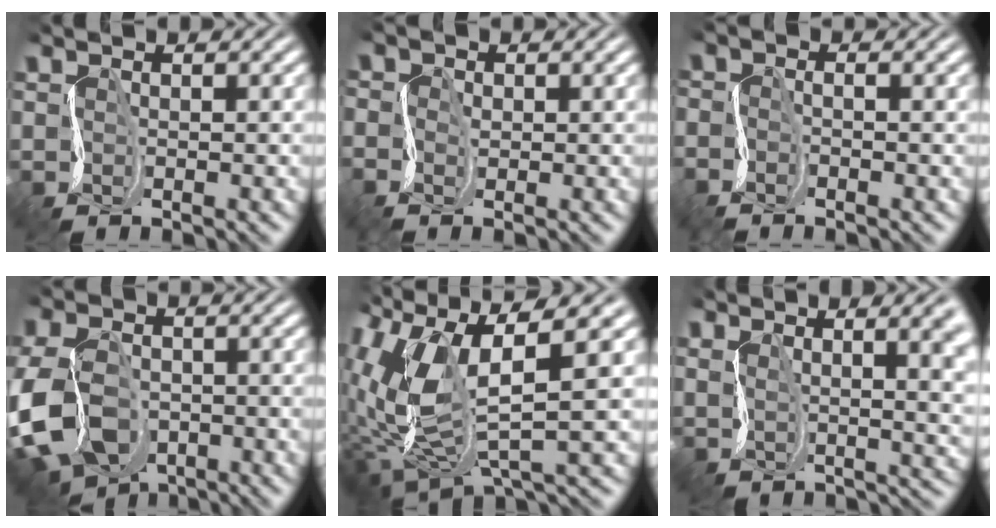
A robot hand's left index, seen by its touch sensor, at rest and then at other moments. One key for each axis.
{"total": 1.2, "fx": -1.1, "fy": 0.5, "fz": 0.1, "tx": -0.008, "ty": -0.002, "tz": -0.022}
{"total": 2.0, "fx": -1.9, "fy": -0.1, "fz": 0.5, "tx": -0.014, "ty": -0.006, "tz": -0.040}
{"total": 10.1, "fx": -5.2, "fy": 6.6, "fz": 5.6, "tx": -0.142, "ty": -0.040, "tz": -0.089}
{"total": 9.6, "fx": 1.8, "fy": 4.4, "fz": 8.3, "tx": -0.193, "ty": -0.016, "tz": 0.043}
{"total": 11.7, "fx": 4.9, "fy": 5.5, "fz": 9.0, "tx": -0.137, "ty": 0.046, "tz": 0.067}